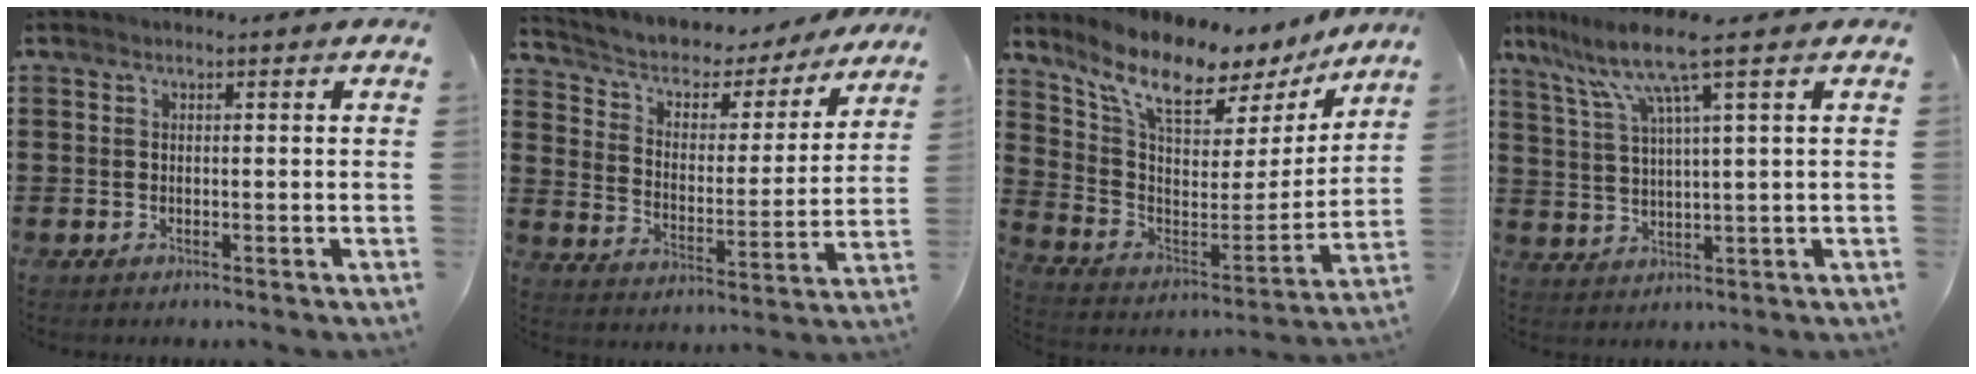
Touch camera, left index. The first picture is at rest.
{"total": 4.0, "force": [2.9, 2.2, 1.6], "torque": [-0.050, -0.022, 0.040]}
{"total": 10.2, "force": [8.5, 3.1, 4.6], "torque": [-0.118, -0.062, 0.144]}
{"total": 8.9, "force": [5.2, 0.3, 7.2], "torque": [-0.164, -0.016, 0.085]}